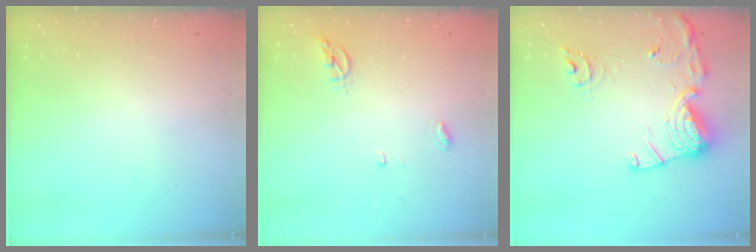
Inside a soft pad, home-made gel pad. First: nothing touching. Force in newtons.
{"total": 4.5, "press": 4.3, "slide": 1.2}
{"total": 15.1, "press": 15.0, "slide": 1.6}